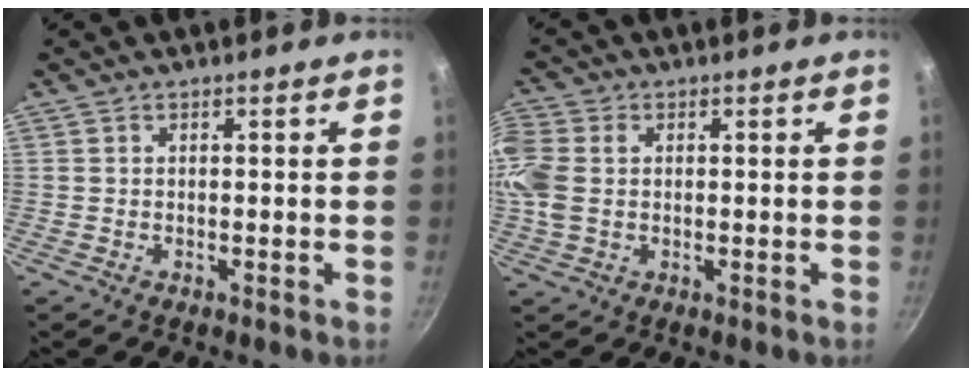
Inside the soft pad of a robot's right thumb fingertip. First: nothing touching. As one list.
[{"total": 6.9, "force": [0.5, 5.1, 4.6], "torque": [-0.104, 0.007, 0.004]}]